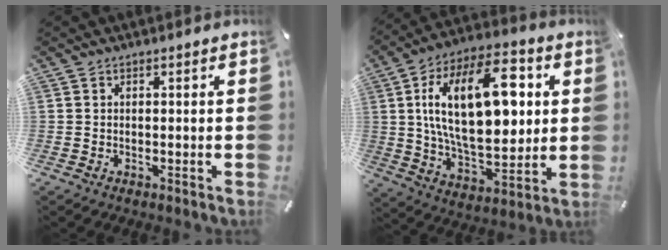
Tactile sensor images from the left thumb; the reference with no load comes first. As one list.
[{"total": 25.8, "force": [5.6, 13.7, 21.1], "torque": [-0.381, -0.003, 0.086]}]